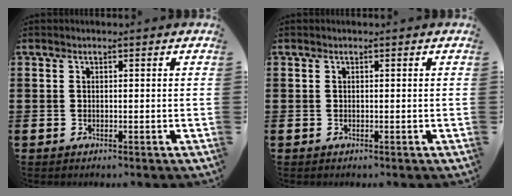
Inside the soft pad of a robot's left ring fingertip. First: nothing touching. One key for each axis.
{"total": 0.0}